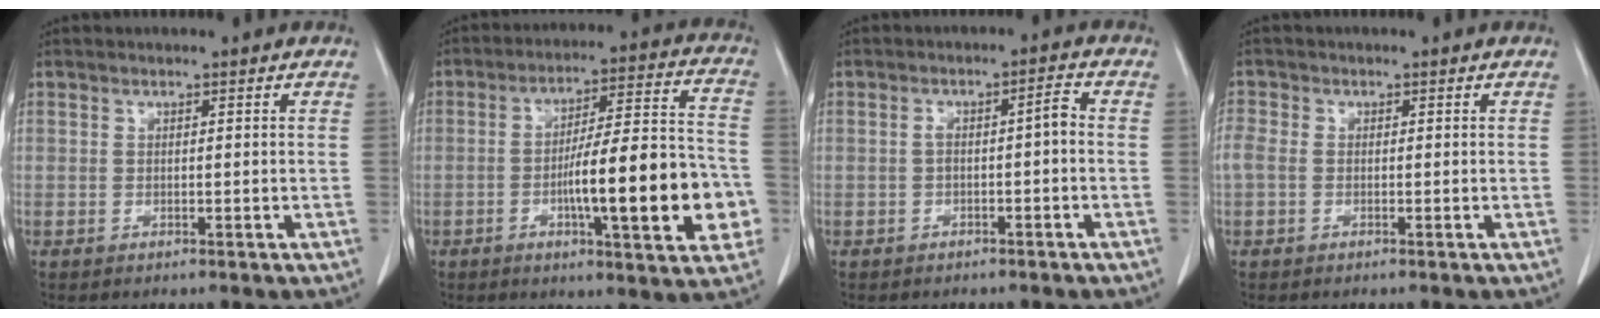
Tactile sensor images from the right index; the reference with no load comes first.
{"total": 18.0, "force": [-4.5, 2.8, 17.2], "torque": [-0.232, 0.019, -0.059]}
{"total": 3.0, "force": [-0.6, 0.6, 2.9], "torque": [-0.045, 0.017, -0.007]}
{"total": 3.0, "force": [-0.4, 2.2, 2.0], "torque": [-0.067, 0.011, -0.005]}